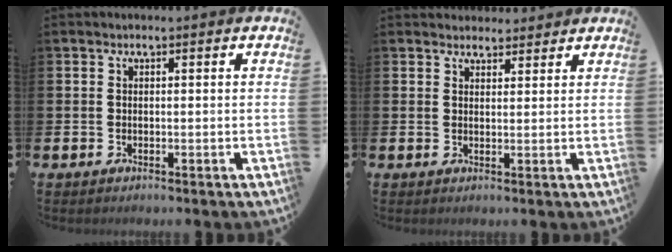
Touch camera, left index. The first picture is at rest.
{"total": 2.8, "force": [2.6, 0.9, -0.3], "torque": [0.014, -0.014, 0.046]}